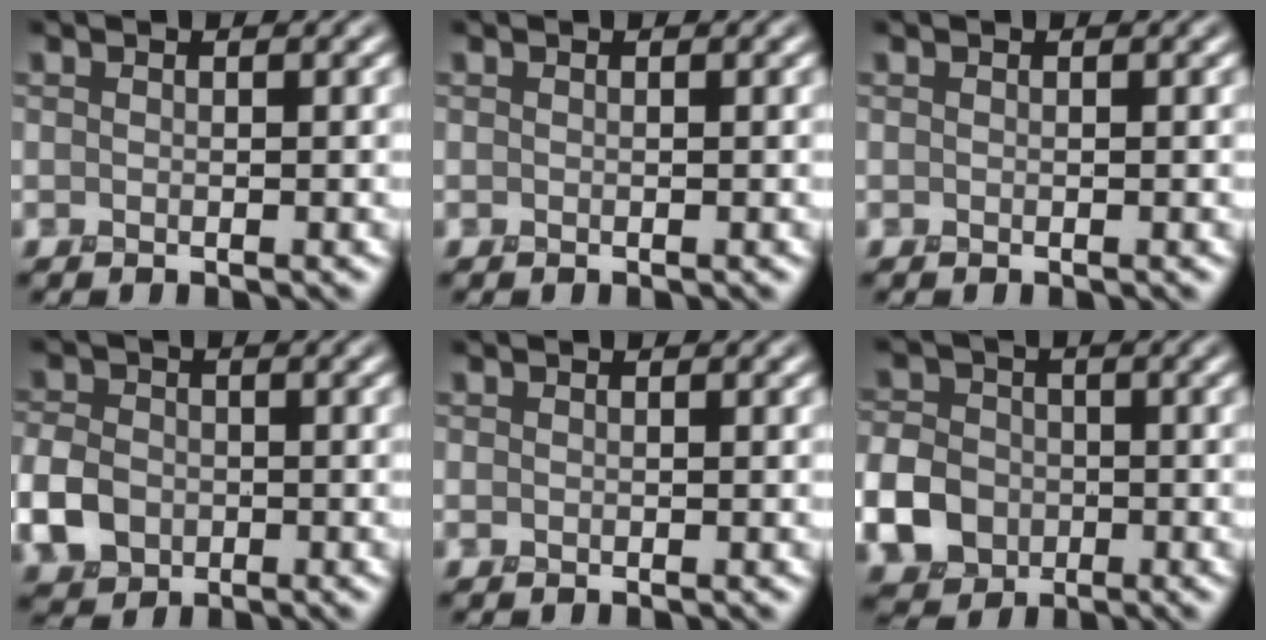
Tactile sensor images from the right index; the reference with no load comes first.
{"total": 0.0}
{"total": 0.0}
{"total": 3.8, "force": [-1.1, 3.0, 1.9], "torque": [-0.047, 0.001, -0.030]}
{"total": 0.0}
{"total": 6.8, "force": [-2.2, 5.7, 3.0], "torque": [-0.063, -0.010, -0.068]}